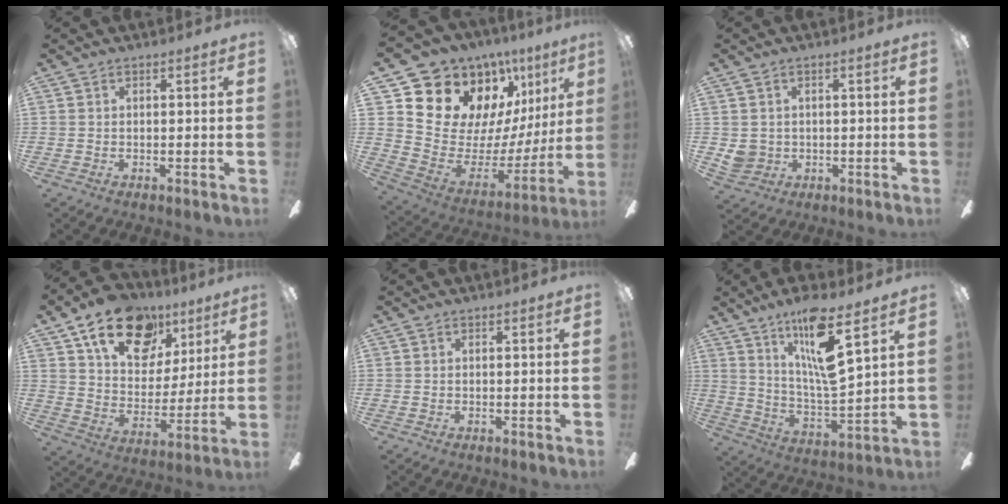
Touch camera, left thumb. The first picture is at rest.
{"total": 19.1, "force": [13.5, 11.4, 7.1], "torque": [-0.127, -0.103, 0.274]}
{"total": 3.8, "force": [0.6, 3.5, 1.1], "torque": [-0.026, 0.000, 0.012]}
{"total": 20.5, "force": [11.8, 12.8, 10.8], "torque": [-0.164, -0.052, 0.209]}
{"total": 0.0}
{"total": 15.1, "force": [9.7, 2.6, 11.2], "torque": [-0.213, -0.047, 0.160]}